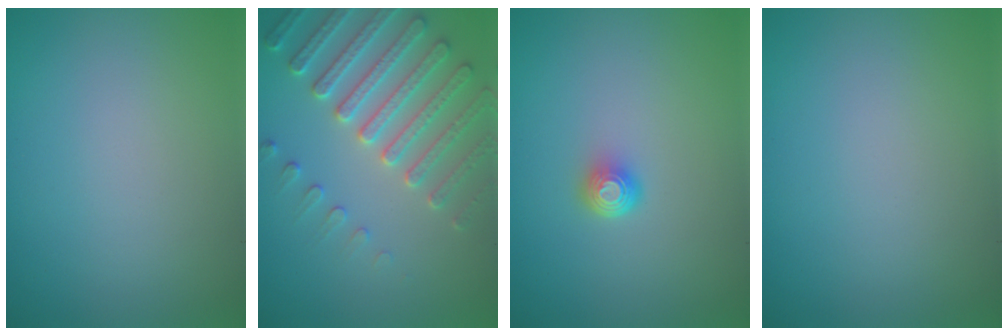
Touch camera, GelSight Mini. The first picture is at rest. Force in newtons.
{"total": 5.1, "press": 4.9, "slide": 1.3}
{"total": 1.7, "press": 1.2, "slide": 1.2}
{"total": 0.0}